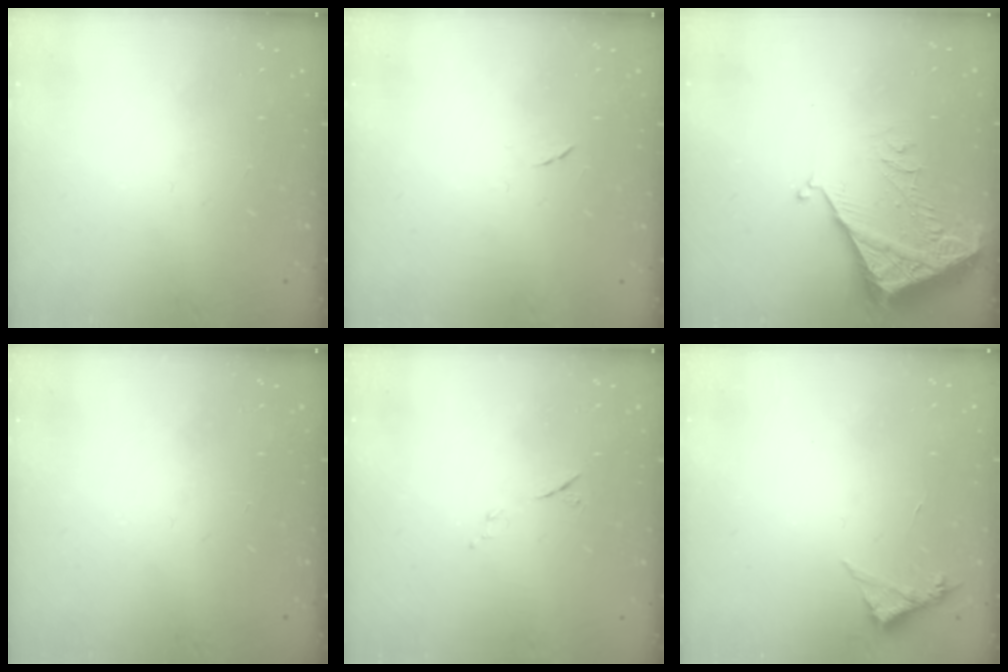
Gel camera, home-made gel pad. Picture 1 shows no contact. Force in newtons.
{"total": 4.5, "press": 4.5, "slide": 0.5}
{"total": 5.4, "press": 5.4, "slide": 0.7}
{"total": 0.0}
{"total": 6.4, "press": 6.3, "slide": 1.3}
{"total": 4.3, "press": 4.2, "slide": 0.4}